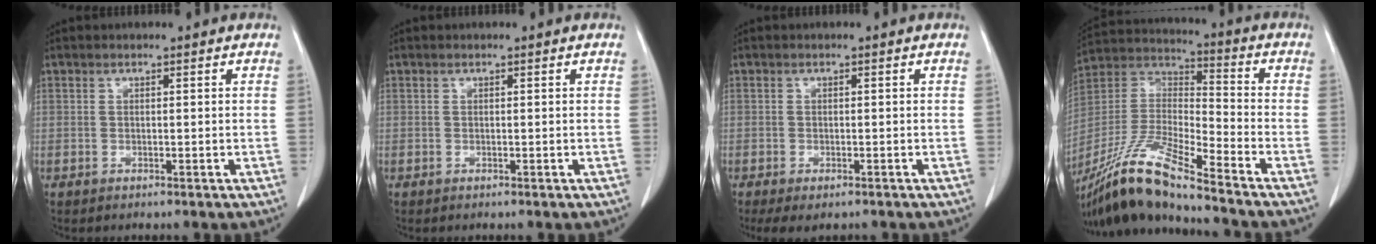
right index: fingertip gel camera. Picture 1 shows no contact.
{"total": 0.0}
{"total": 4.2, "force": [-3.1, 1.6, 2.4], "torque": [-0.037, -0.011, -0.045]}
{"total": 17.2, "force": [-14.2, 0.1, 9.7], "torque": [-0.211, -0.013, -0.272]}